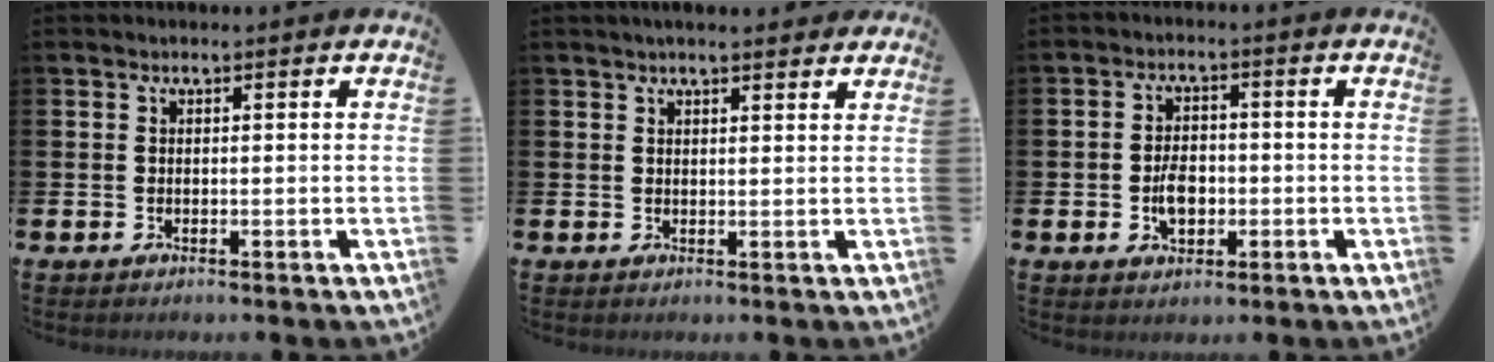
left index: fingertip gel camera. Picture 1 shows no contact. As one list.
[{"total": 2.4, "force": [2.3, 0.2, 0.8], "torque": [-0.011, -0.009, 0.039]}, {"total": 4.2, "force": [-0.8, 2.7, 3.2], "torque": [-0.046, 0.001, -0.017]}]